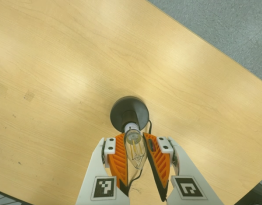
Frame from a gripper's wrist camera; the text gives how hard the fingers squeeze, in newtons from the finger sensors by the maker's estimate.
{"total": 13.6, "left": 14.3, "right": 12.9}